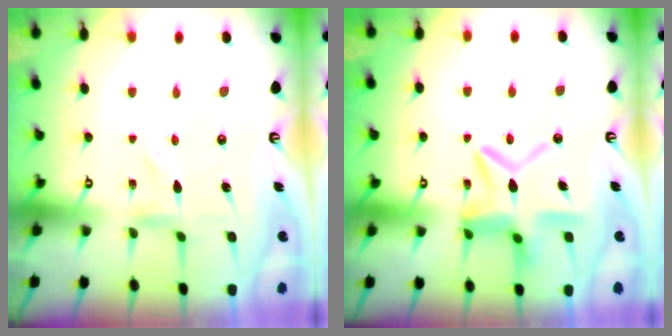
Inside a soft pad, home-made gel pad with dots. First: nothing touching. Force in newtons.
{"total": 14.1, "press": 14.0, "slide": 1.3}